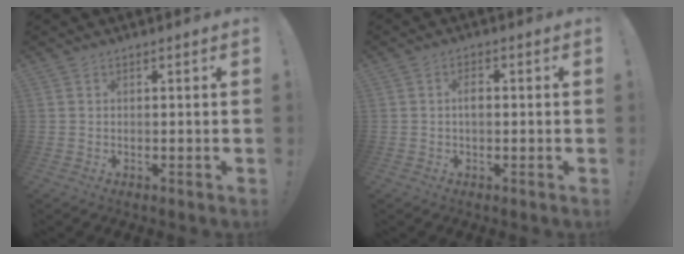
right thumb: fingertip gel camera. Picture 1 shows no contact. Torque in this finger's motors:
{"motor_torque": [0.81, 0.53, 0.40, 0.09, 0.00]}